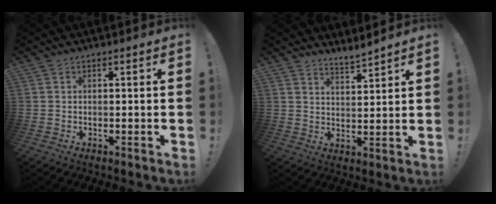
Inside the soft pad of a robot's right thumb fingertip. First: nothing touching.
{"total": 5.0, "force": [4.8, 0.6, 1.1], "torque": [-0.009, -0.035, 0.086]}